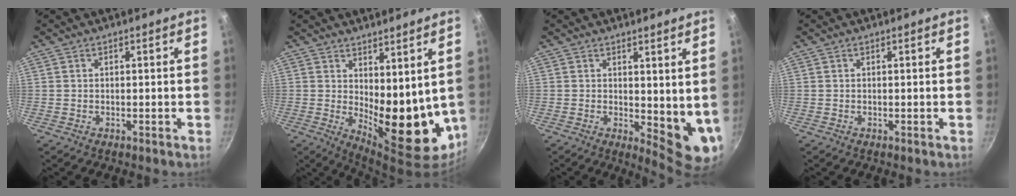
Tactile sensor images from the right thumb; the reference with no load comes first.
{"total": 12.4, "force": [3.3, 5.5, 10.6], "torque": [-0.118, -0.055, 0.065]}
{"total": 6.9, "force": [2.0, 2.6, 6.1], "torque": [-0.062, -0.028, 0.035]}
{"total": 0.0}